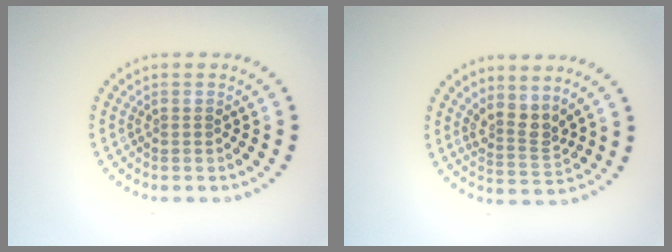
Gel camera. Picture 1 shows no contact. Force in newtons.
{"total": 2.8, "press": 2.0, "slide": 2.0}